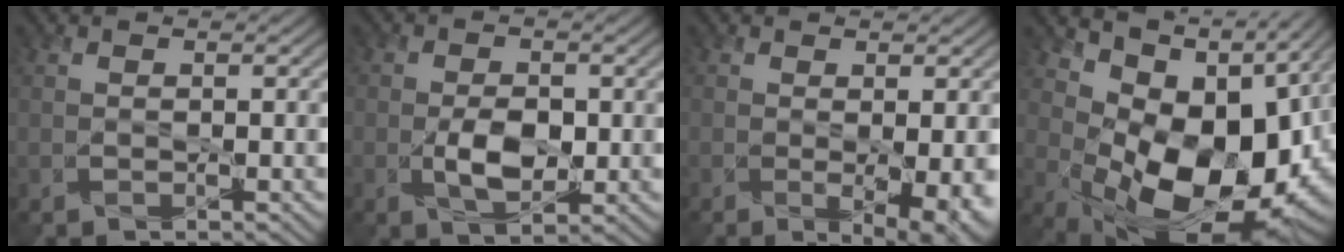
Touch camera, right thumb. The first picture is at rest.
{"total": 4.4, "force": [-1.0, 2.4, 3.5], "torque": [-0.065, -0.005, -0.019]}
{"total": 4.5, "force": [-1.2, 2.1, 3.9], "torque": [-0.059, -0.018, -0.010]}
{"total": 14.5, "force": [1.5, 8.7, 11.5], "torque": [-0.178, -0.025, 0.043]}